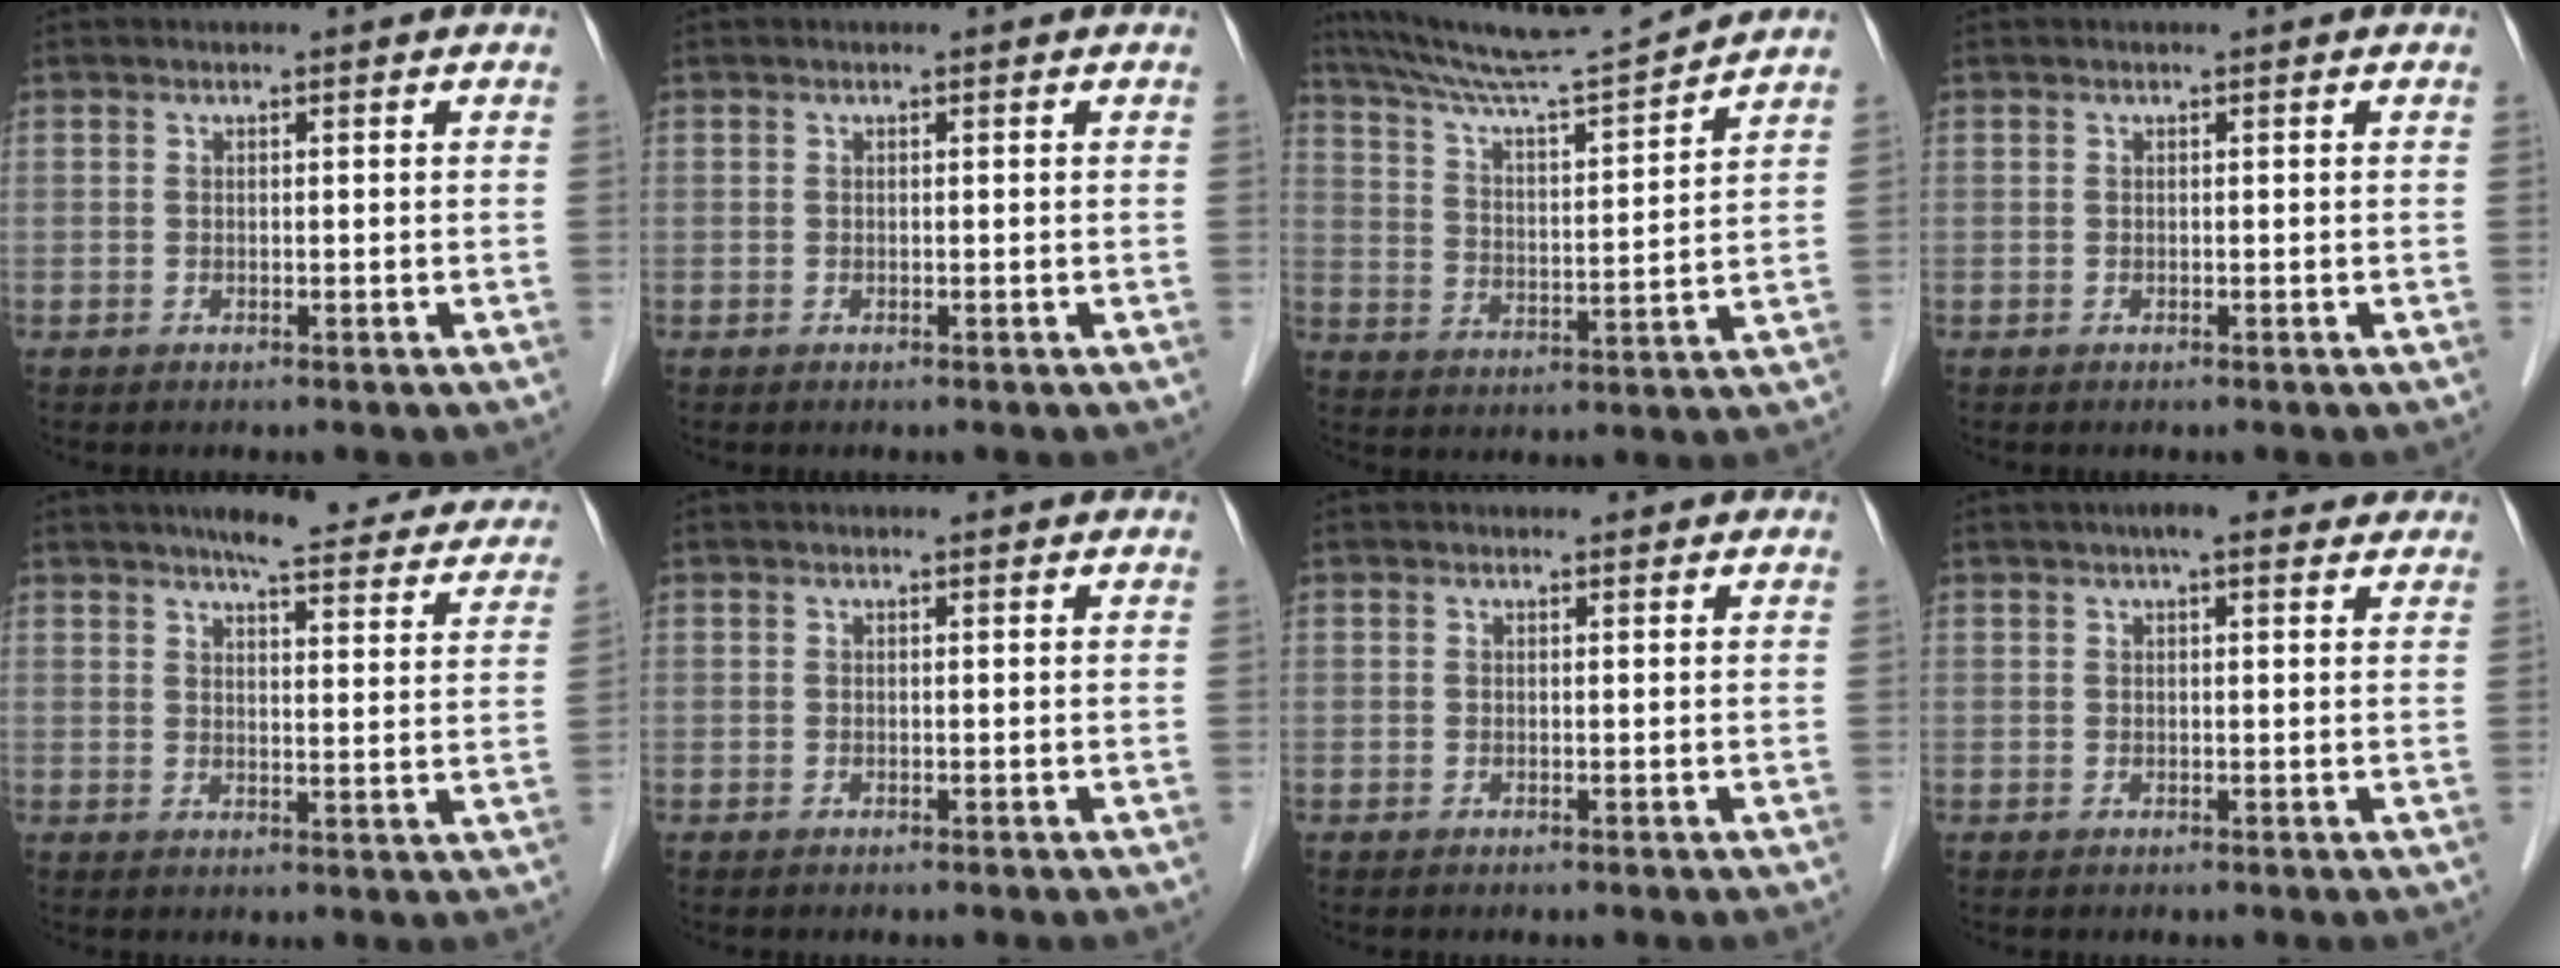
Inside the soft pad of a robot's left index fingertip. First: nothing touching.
{"total": 0.0}
{"total": 12.8, "force": [12.1, -2.3, 3.5], "torque": [-0.069, -0.020, 0.206]}
{"total": 0.0}
{"total": 16.9, "force": [14.8, 3.3, 7.5], "torque": [-0.078, 0.004, 0.168]}
{"total": 0.7, "force": [0.7, 0.2, 0.1], "torque": [-0.010, 0.001, 0.006]}
{"total": 0.9, "force": [0.8, 0.4, 0.0], "torque": [-0.006, 0.003, 0.008]}
{"total": 5.8, "force": [4.4, 1.6, 3.4], "torque": [-0.042, 0.029, 0.056]}